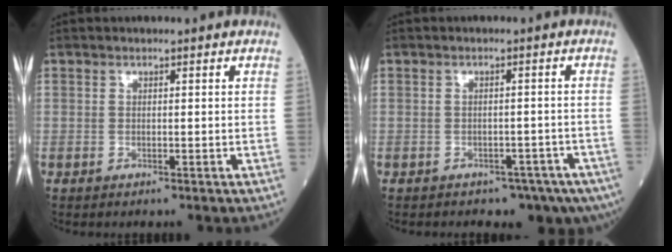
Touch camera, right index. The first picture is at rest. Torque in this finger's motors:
{"motor_torque": [0.24, -0.78, 0.27, 0.02]}